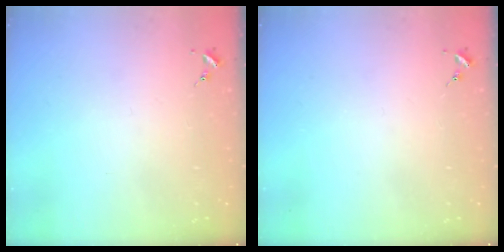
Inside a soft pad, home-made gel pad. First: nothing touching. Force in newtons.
{"total": 0.0}